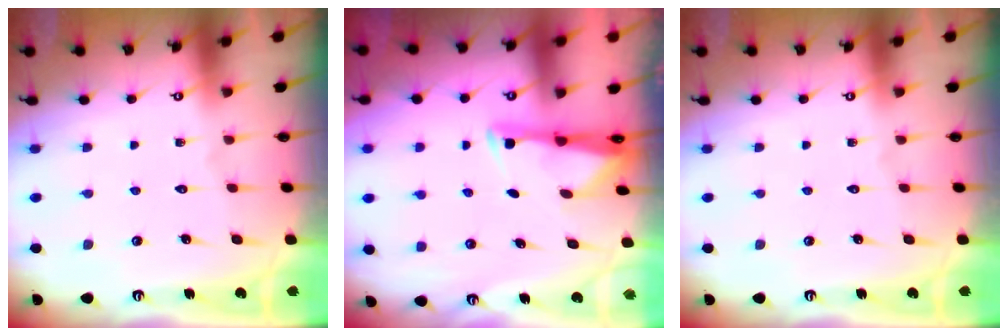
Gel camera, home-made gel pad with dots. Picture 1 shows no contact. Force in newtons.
{"total": 3.0, "press": 2.9, "slide": 0.4}
{"total": 0.0}